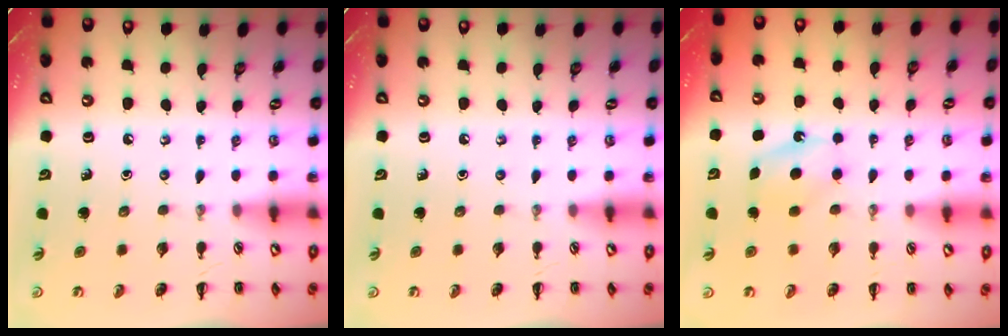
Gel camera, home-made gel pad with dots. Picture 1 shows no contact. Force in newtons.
{"total": 0.0}
{"total": 5.7, "press": 5.5, "slide": 1.5}